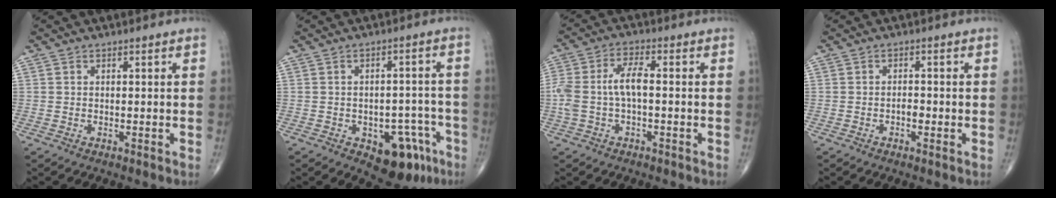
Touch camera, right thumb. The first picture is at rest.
{"total": 10.8, "force": [-5.4, 6.0, 7.1], "torque": [-0.046, 0.037, -0.063]}
{"total": 6.5, "force": [-0.4, 2.6, 5.9], "torque": [-0.148, 0.024, -0.007]}
{"total": 1.5, "force": [-0.6, 0.7, 1.2], "torque": [-0.011, 0.003, -0.012]}